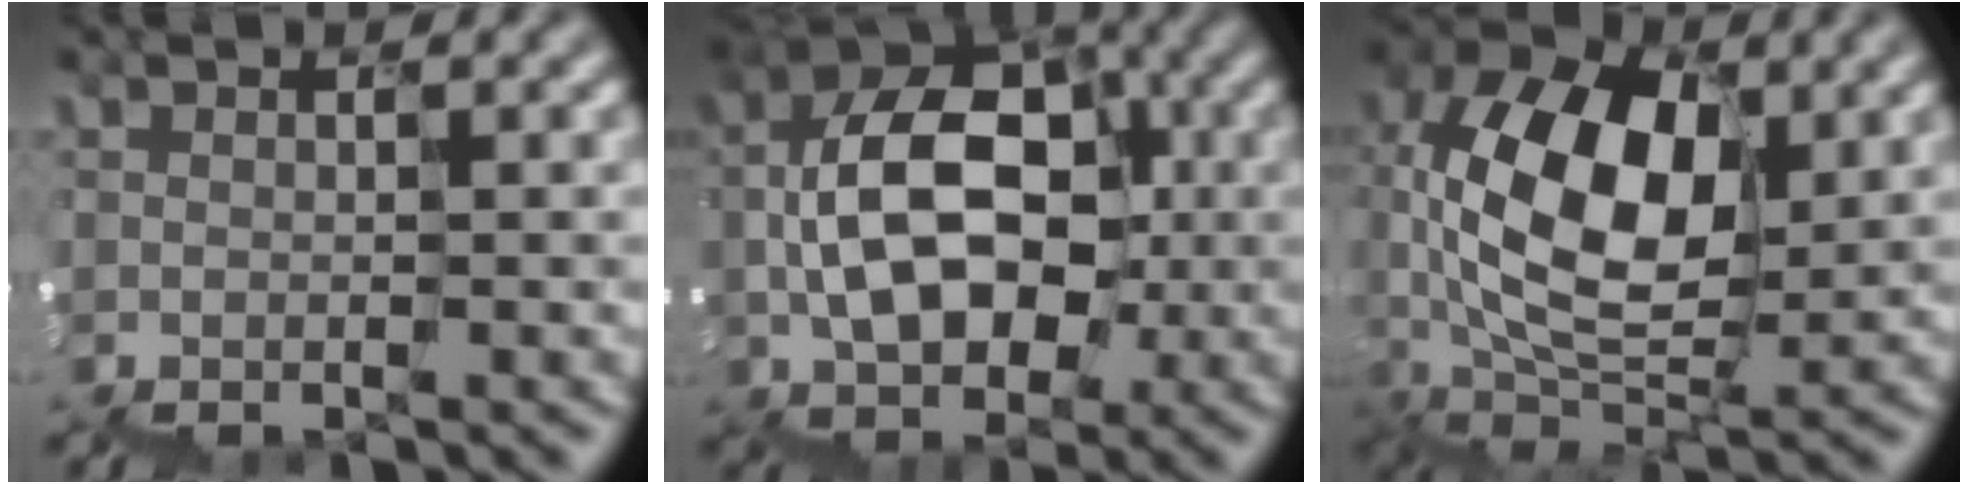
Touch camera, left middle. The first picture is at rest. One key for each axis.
{"total": 9.1, "fx": -0.6, "fy": 6.3, "fz": 6.5, "tx": -0.128, "ty": 0.021, "tz": -0.011}
{"total": 8.3, "fx": 0.5, "fy": 5.3, "fz": 6.3, "tx": -0.149, "ty": 0.009, "tz": 0.005}